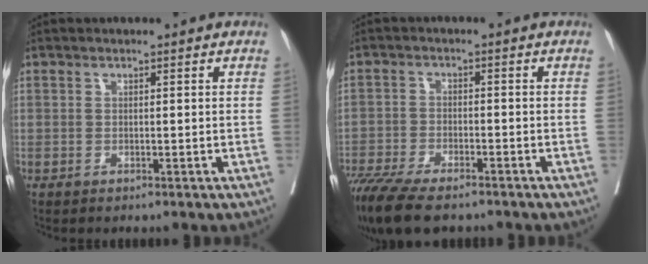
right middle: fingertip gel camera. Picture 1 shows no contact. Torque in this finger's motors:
{"motor_torque": [1.11, -1.03, 0.29, 0.14]}